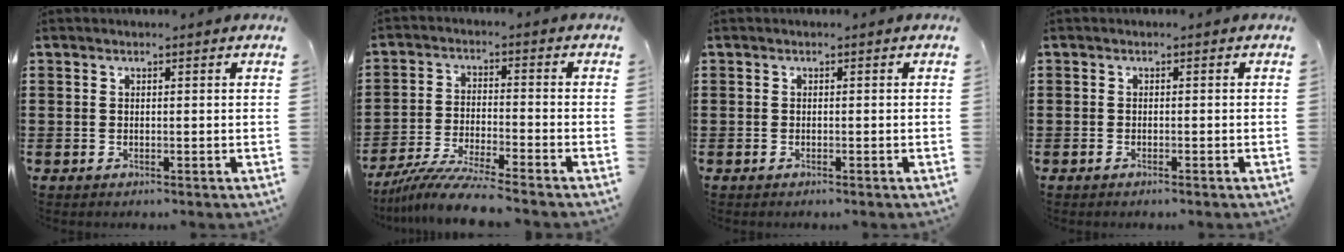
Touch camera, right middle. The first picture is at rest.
{"total": 7.1, "force": [-6.4, -0.3, 3.0], "torque": [-0.068, -0.017, -0.125]}
{"total": 0.0}
{"total": 0.5, "force": [-0.4, 0.0, 0.3], "torque": [-0.007, -0.002, -0.008]}